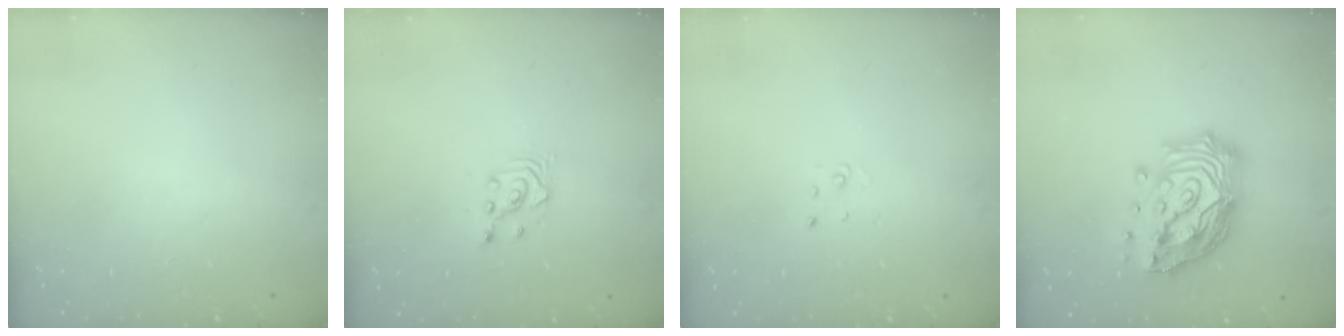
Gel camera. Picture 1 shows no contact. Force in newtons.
{"total": 2.7, "press": 2.7, "slide": 0.3}
{"total": 2.0, "press": 2.0, "slide": 0.2}
{"total": 22.7, "press": 22.6, "slide": 1.9}